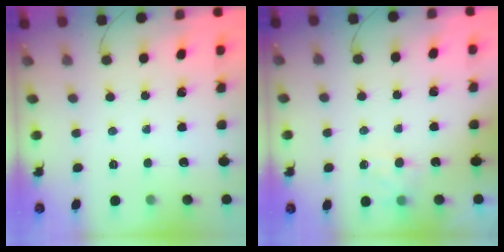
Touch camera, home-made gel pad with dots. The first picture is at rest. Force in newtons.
{"total": 6.3, "press": 6.1, "slide": 1.6}